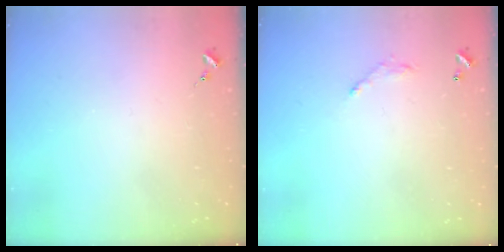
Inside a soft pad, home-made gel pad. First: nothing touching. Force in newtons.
{"total": 6.2, "press": 6.2, "slide": 0.4}